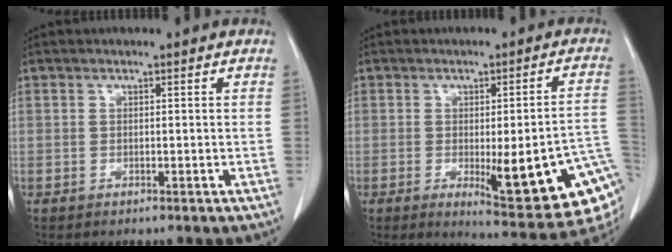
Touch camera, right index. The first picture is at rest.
{"total": 18.9, "force": [-5.3, 3.5, 17.8], "torque": [-0.139, 0.002, -0.051]}